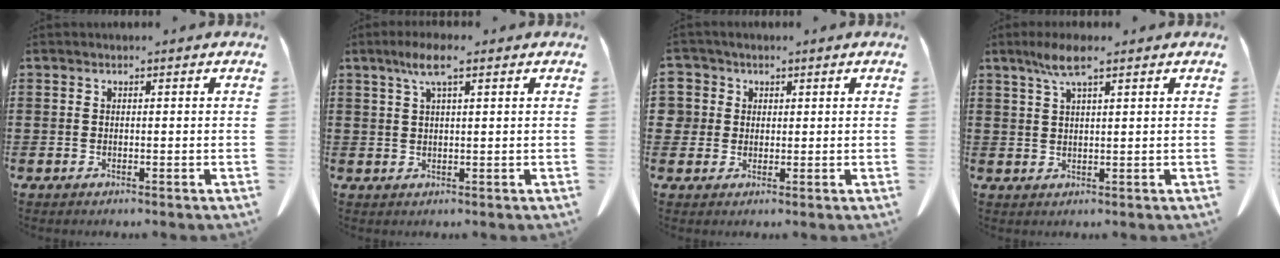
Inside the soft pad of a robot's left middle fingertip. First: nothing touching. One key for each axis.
{"total": 4.7, "fx": 2.5, "fy": 0.7, "fz": 3.9, "tx": -0.082, "ty": 0.006, "tz": 0.042}
{"total": 3.0, "fx": 1.2, "fy": 2.8, "fz": 0.1, "tx": -0.019, "ty": 0.012, "tz": 0.020}
{"total": 5.0, "fx": 2.9, "fy": 0.8, "fz": 3.9, "tx": -0.083, "ty": 0.005, "tz": 0.051}